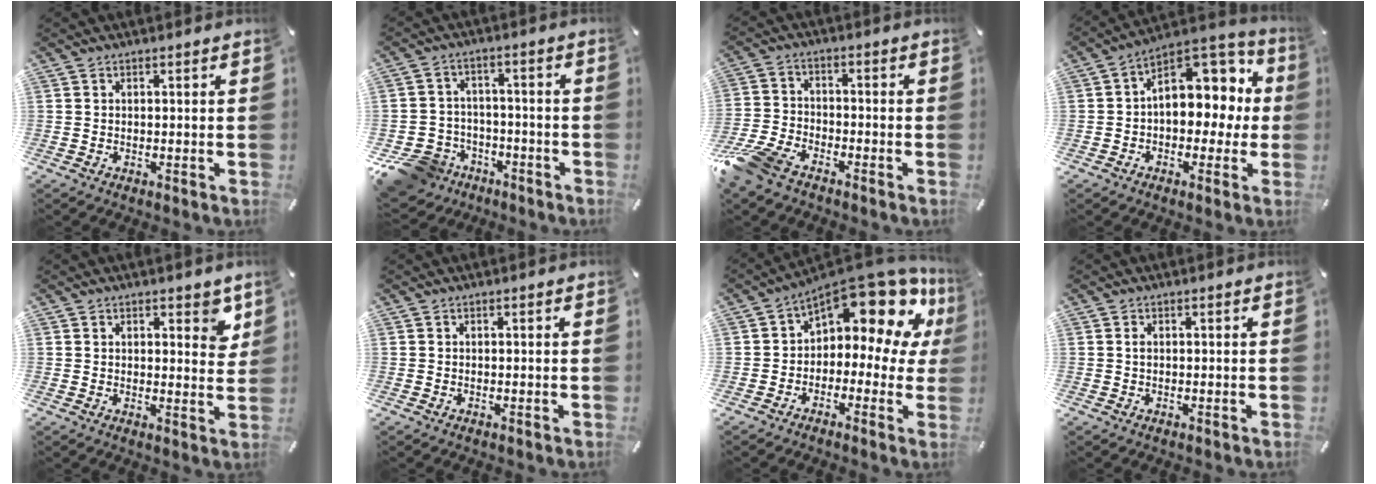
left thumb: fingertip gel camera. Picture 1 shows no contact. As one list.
[{"total": 10.2, "force": [-6.5, 7.5, 2.2], "torque": [-0.052, 0.049, -0.115]}, {"total": 9.8, "force": [-7.7, 4.2, 4.4], "torque": [-0.105, 0.027, -0.152]}, {"total": 12.6, "force": [2.9, 9.2, 8.1], "torque": [-0.093, -0.023, 0.054]}, {"total": 4.4, "force": [2.8, 2.3, 2.5], "torque": [-0.014, -0.014, 0.043]}, {"total": 0.0}, {"total": 14.9, "force": [9.4, 7.1, 9.1], "torque": [-0.133, -0.077, 0.158]}, {"total": 0.7, "force": [0.1, 0.3, 0.6], "torque": [-0.013, 0.001, 0.001]}]